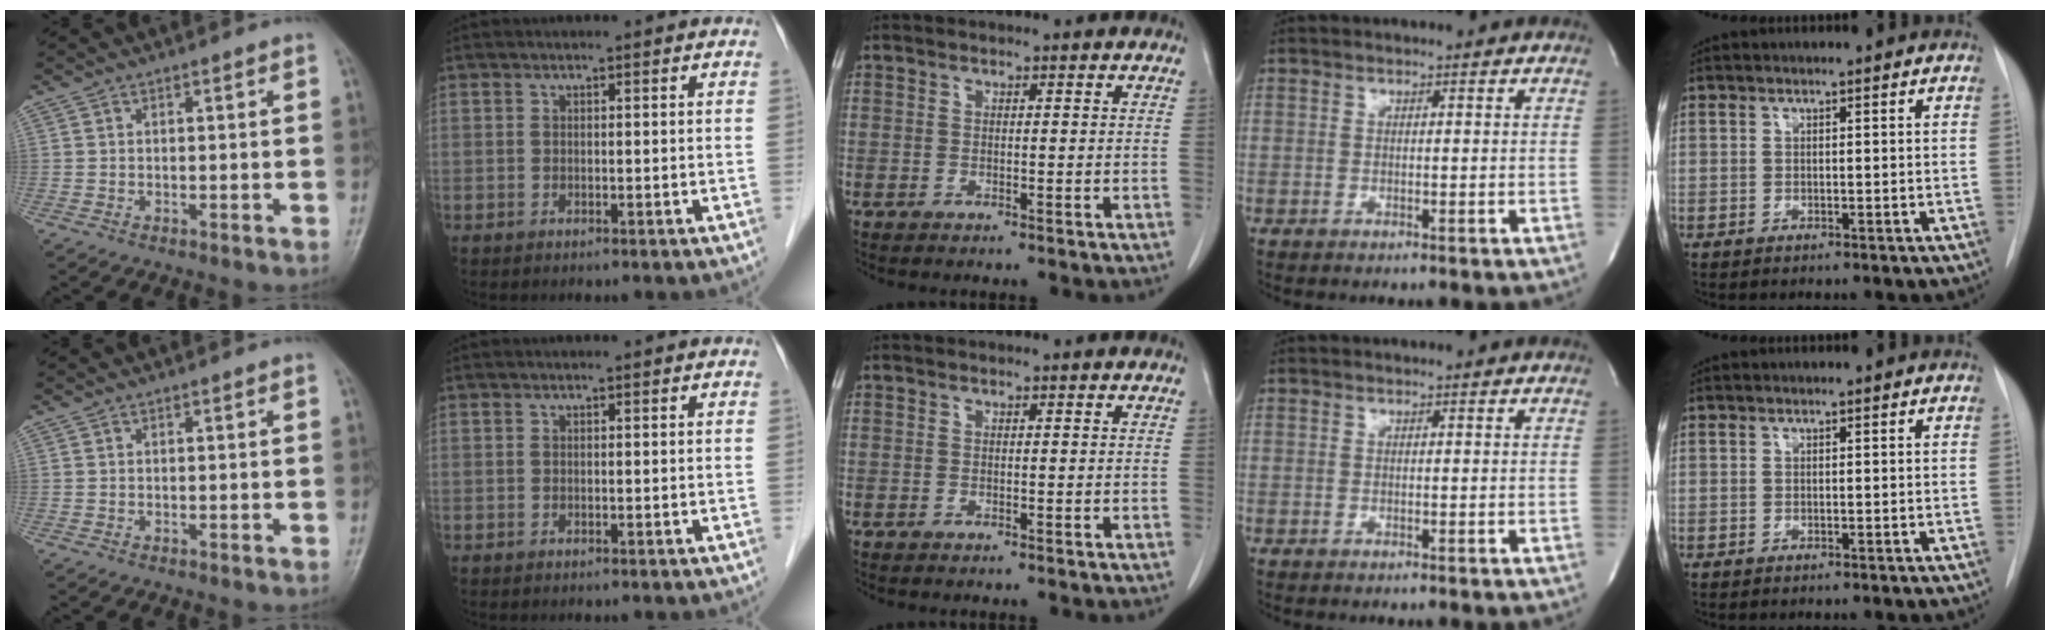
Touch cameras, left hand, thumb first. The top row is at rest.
{}